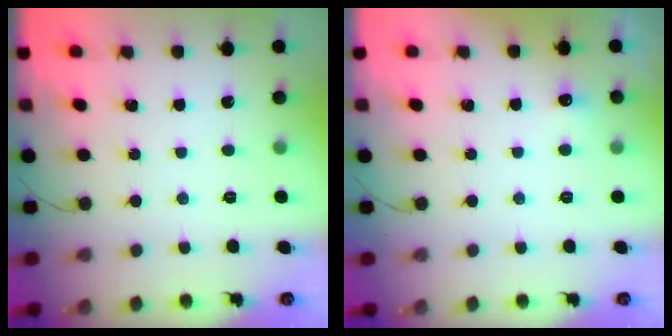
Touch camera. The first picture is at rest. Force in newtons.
{"total": 3.9, "press": 3.7, "slide": 1.3}